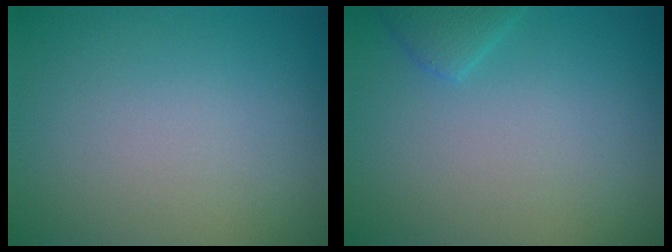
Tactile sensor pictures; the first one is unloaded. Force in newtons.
{"total": 1.6, "press": 1.6, "slide": 0.2}